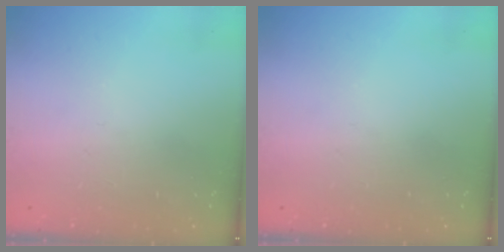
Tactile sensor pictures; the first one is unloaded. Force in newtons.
{"total": 0.0}